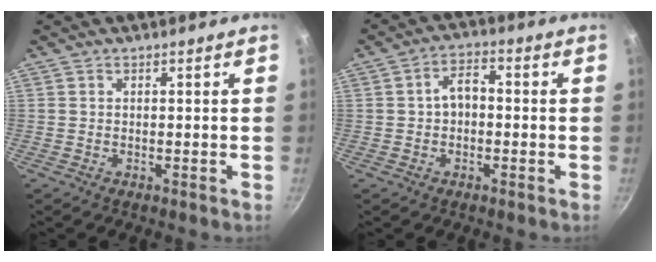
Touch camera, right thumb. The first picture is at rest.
{"total": 5.0, "force": [-0.2, 3.5, 3.7], "torque": [-0.037, 0.020, -0.009]}